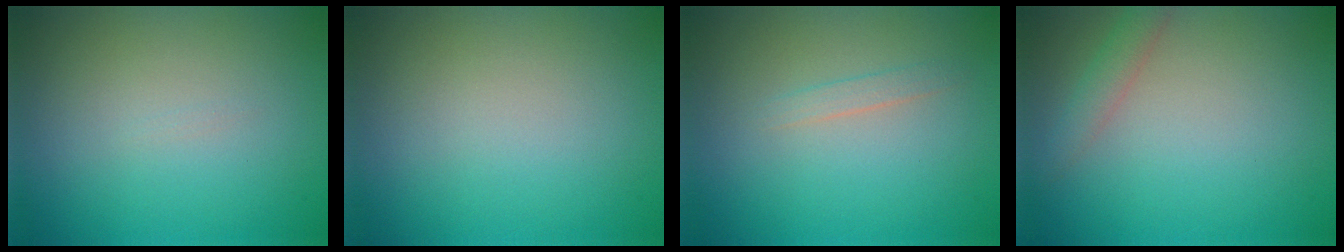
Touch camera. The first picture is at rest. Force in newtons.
{"total": 0.0}
{"total": 0.9, "press": 0.9, "slide": 0.1}
{"total": 1.6, "press": 1.6, "slide": 0.0}